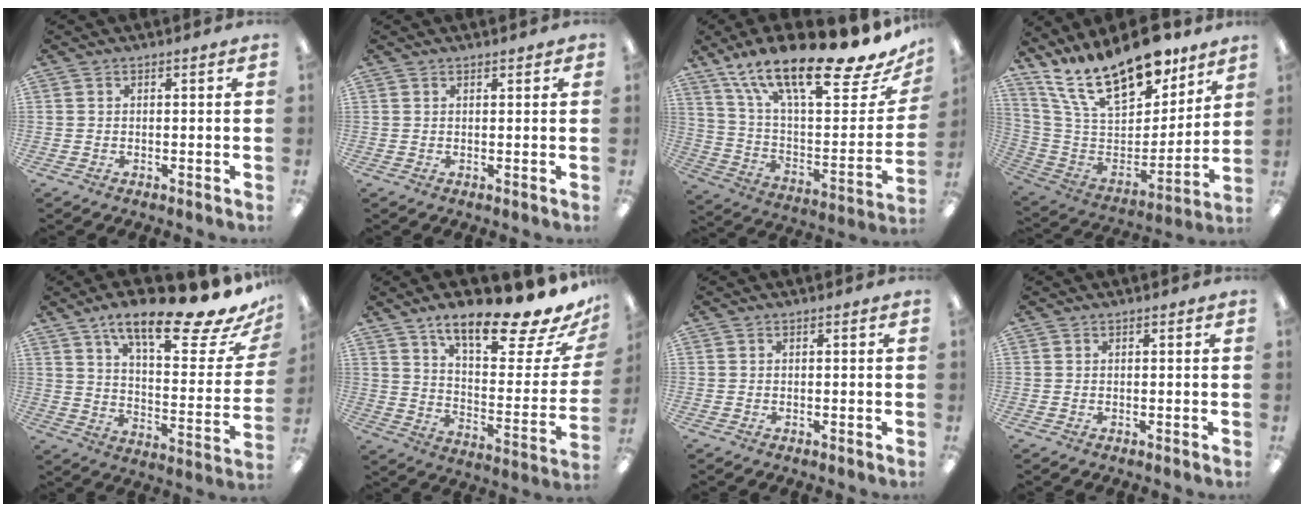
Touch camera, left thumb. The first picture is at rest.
{"total": 0.8, "force": [0.7, 0.3, 0.2], "torque": [0.003, -0.003, 0.012]}
{"total": 23.6, "force": [17.0, 5.8, 15.4], "torque": [-0.246, -0.110, 0.279]}
{"total": 23.1, "force": [17.4, 9.1, 12.1], "torque": [-0.220, -0.117, 0.311]}
{"total": 20.7, "force": [15.4, 4.9, 12.9], "torque": [-0.203, -0.106, 0.251]}
{"total": 19.3, "force": [15.0, 4.7, 11.3], "torque": [-0.166, -0.114, 0.243]}
{"total": 0.0}
{"total": 0.0}